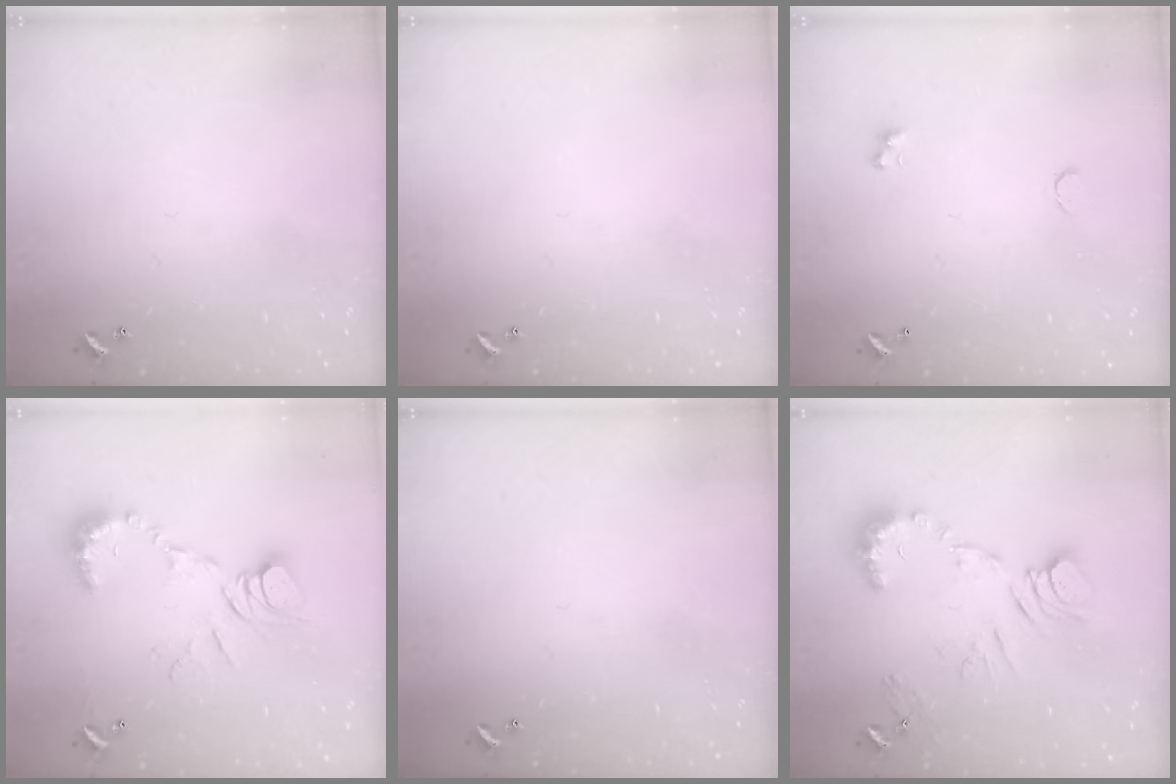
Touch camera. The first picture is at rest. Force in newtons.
{"total": 0.0}
{"total": 0.6, "press": 0.4, "slide": 0.4}
{"total": 11.6, "press": 11.5, "slide": 1.0}
{"total": 0.0}
{"total": 11.5, "press": 11.5, "slide": 0.6}